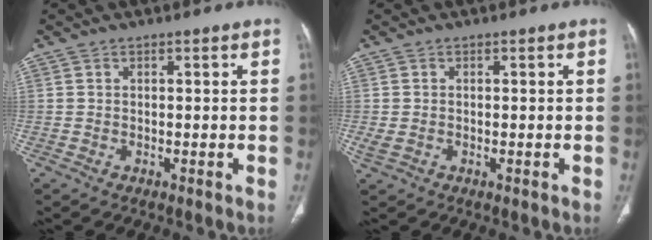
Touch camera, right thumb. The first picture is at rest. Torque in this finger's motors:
{"motor_torque": [3.44, 1.57, 0.62, -0.98, 0.14]}